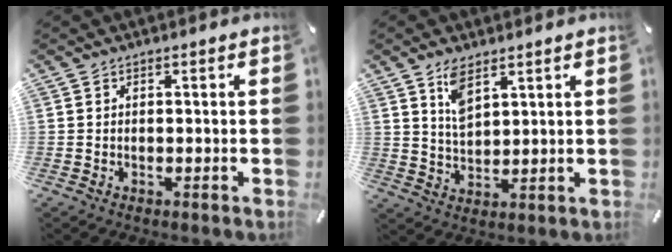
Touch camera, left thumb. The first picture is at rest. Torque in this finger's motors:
{"motor_torque": [0.57, -0.28, 0.06, 0.05, -0.07]}